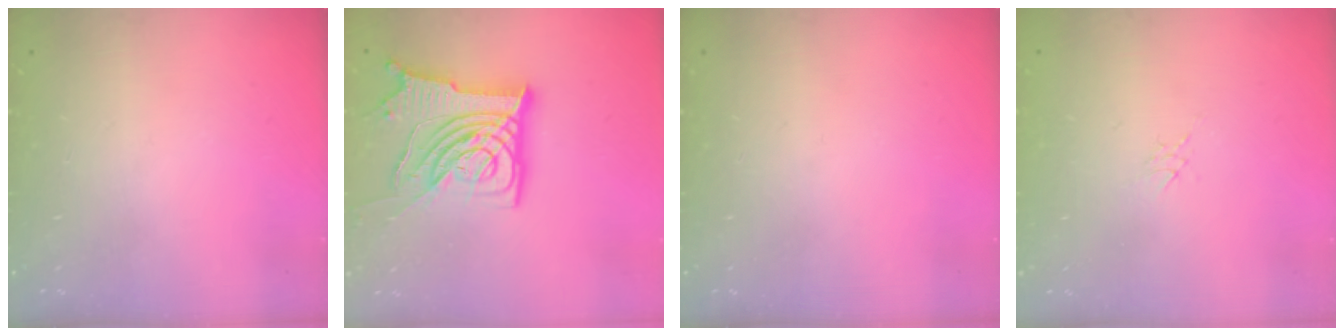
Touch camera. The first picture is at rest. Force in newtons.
{"total": 17.0, "press": 16.9, "slide": 1.7}
{"total": 0.0}
{"total": 2.2, "press": 2.2, "slide": 0.4}